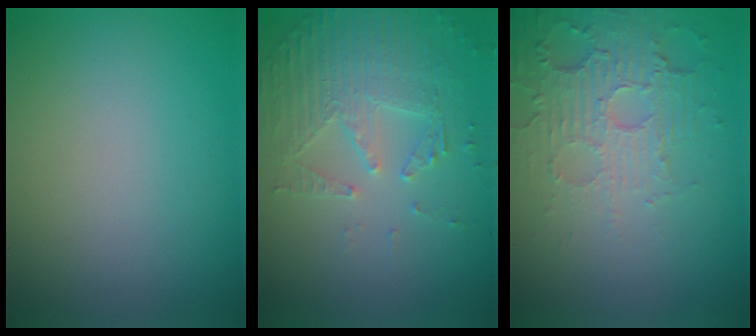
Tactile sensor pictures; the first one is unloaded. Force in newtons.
{"total": 5.3, "press": 3.7, "slide": 3.8}
{"total": 5.5, "press": 3.5, "slide": 4.3}